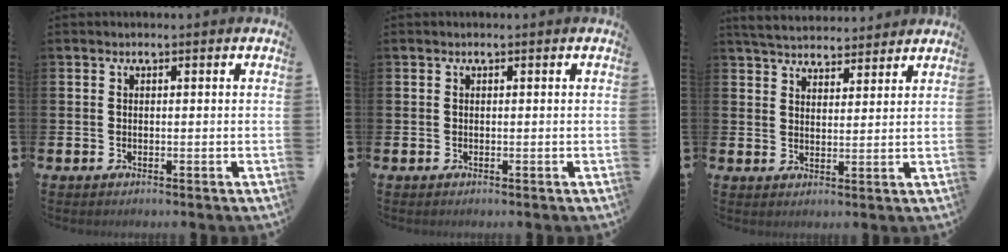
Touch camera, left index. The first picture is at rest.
{"total": 0.0}
{"total": 4.9, "force": [4.7, 1.0, 0.4], "torque": [-0.028, -0.021, 0.086]}